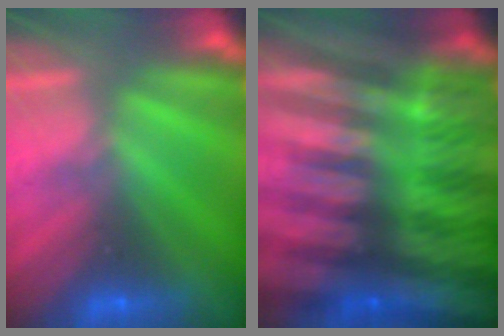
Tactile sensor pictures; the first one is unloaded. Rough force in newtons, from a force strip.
{"total": 9.0}